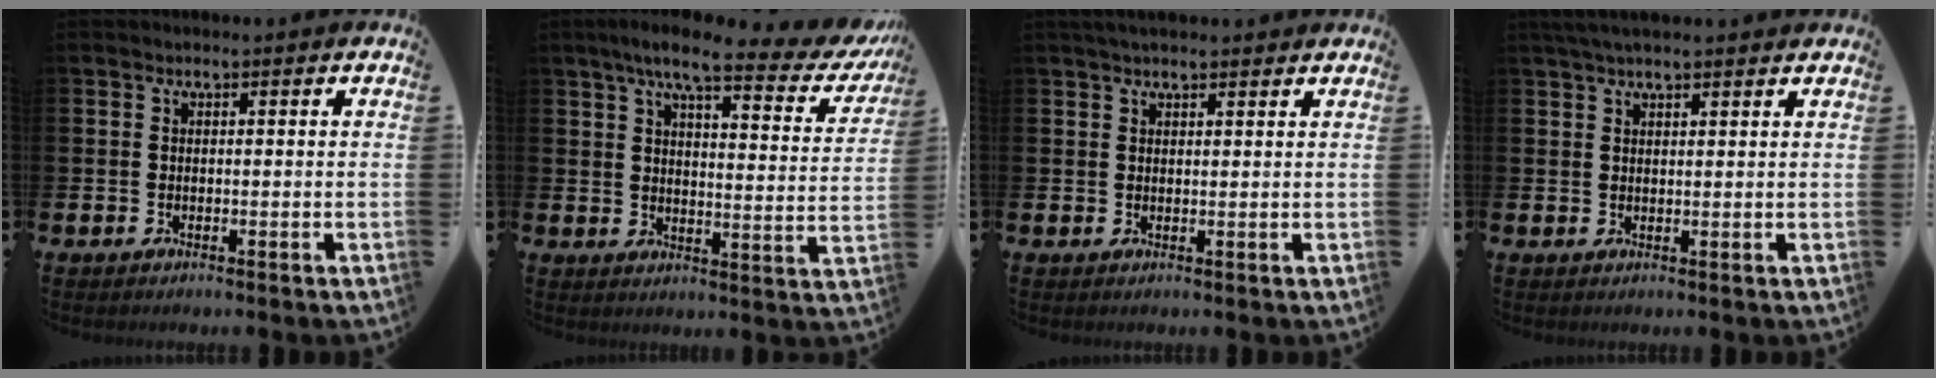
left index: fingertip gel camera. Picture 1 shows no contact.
{"total": 7.9, "force": [6.2, 1.3, 4.7], "torque": [-0.094, -0.034, 0.098]}
{"total": 2.1, "force": [1.9, 0.5, 0.7], "torque": [-0.013, 0.001, 0.034]}
{"total": 2.9, "force": [2.4, 0.6, 1.4], "torque": [-0.029, 0.000, 0.044]}